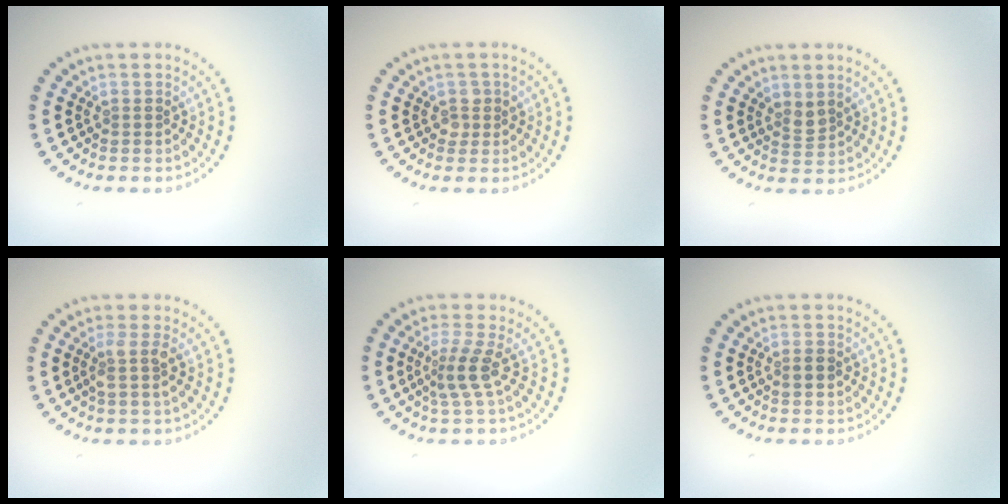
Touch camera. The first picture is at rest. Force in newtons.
{"total": 1.2, "press": 1.1, "slide": 0.4}
{"total": 1.5, "press": 1.2, "slide": 1.0}
{"total": 1.9, "press": 1.5, "slide": 1.2}
{"total": 2.6, "press": 1.8, "slide": 1.9}
{"total": 1.2, "press": 1.2, "slide": 0.3}